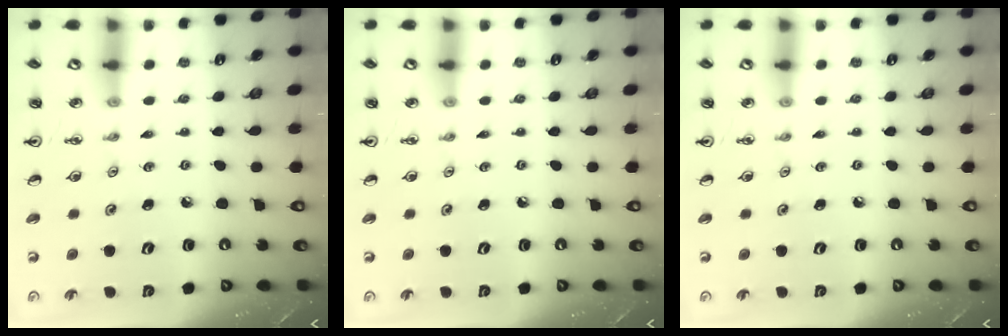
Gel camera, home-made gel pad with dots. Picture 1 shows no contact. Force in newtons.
{"total": 0.0}
{"total": 0.0}